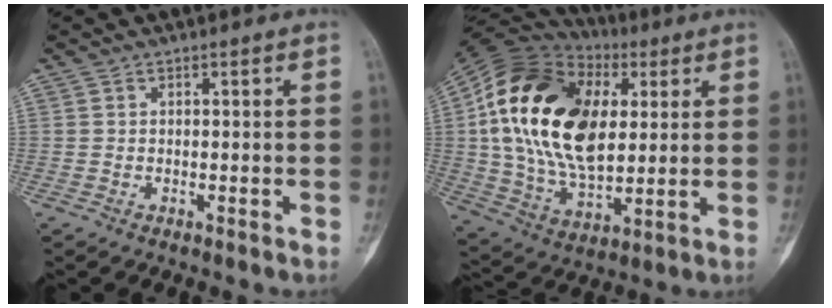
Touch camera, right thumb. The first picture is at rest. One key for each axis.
{"total": 27.3, "fx": 5.2, "fy": 16.3, "fz": 21.3, "tx": -0.396, "ty": -0.005, "tz": 0.088}